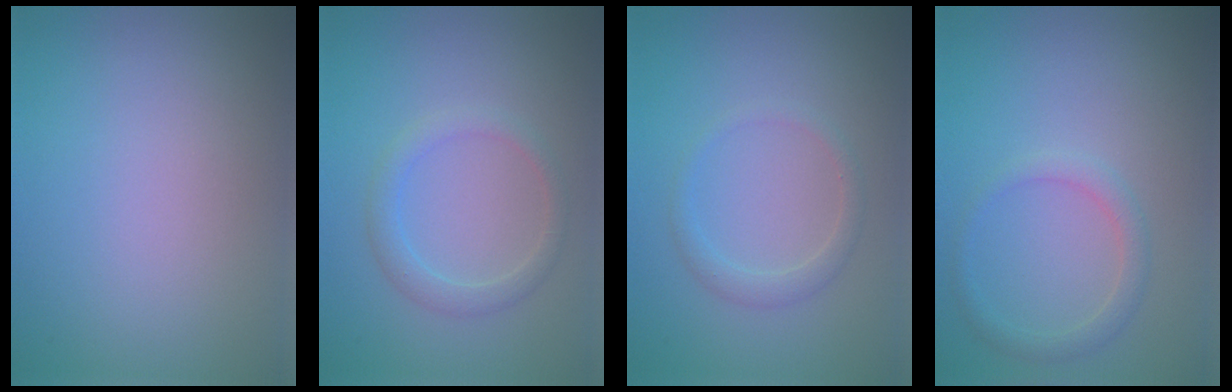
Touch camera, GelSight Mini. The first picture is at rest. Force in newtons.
{"total": 2.0, "press": 2.0, "slide": 0.3}
{"total": 1.6, "press": 1.6, "slide": 0.1}
{"total": 1.7, "press": 1.7, "slide": 0.1}